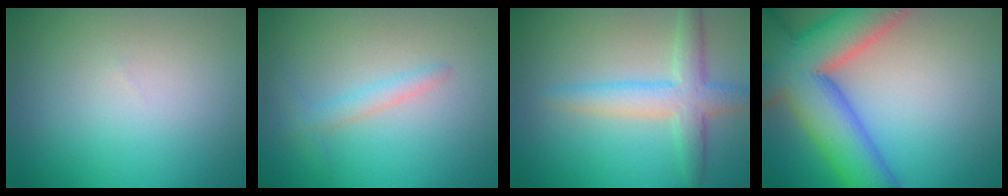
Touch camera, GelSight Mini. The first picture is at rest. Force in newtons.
{"total": 1.4, "press": 1.4, "slide": 0.1}
{"total": 3.8, "press": 3.8, "slide": 0.2}
{"total": 11.2, "press": 11.2, "slide": 0.8}